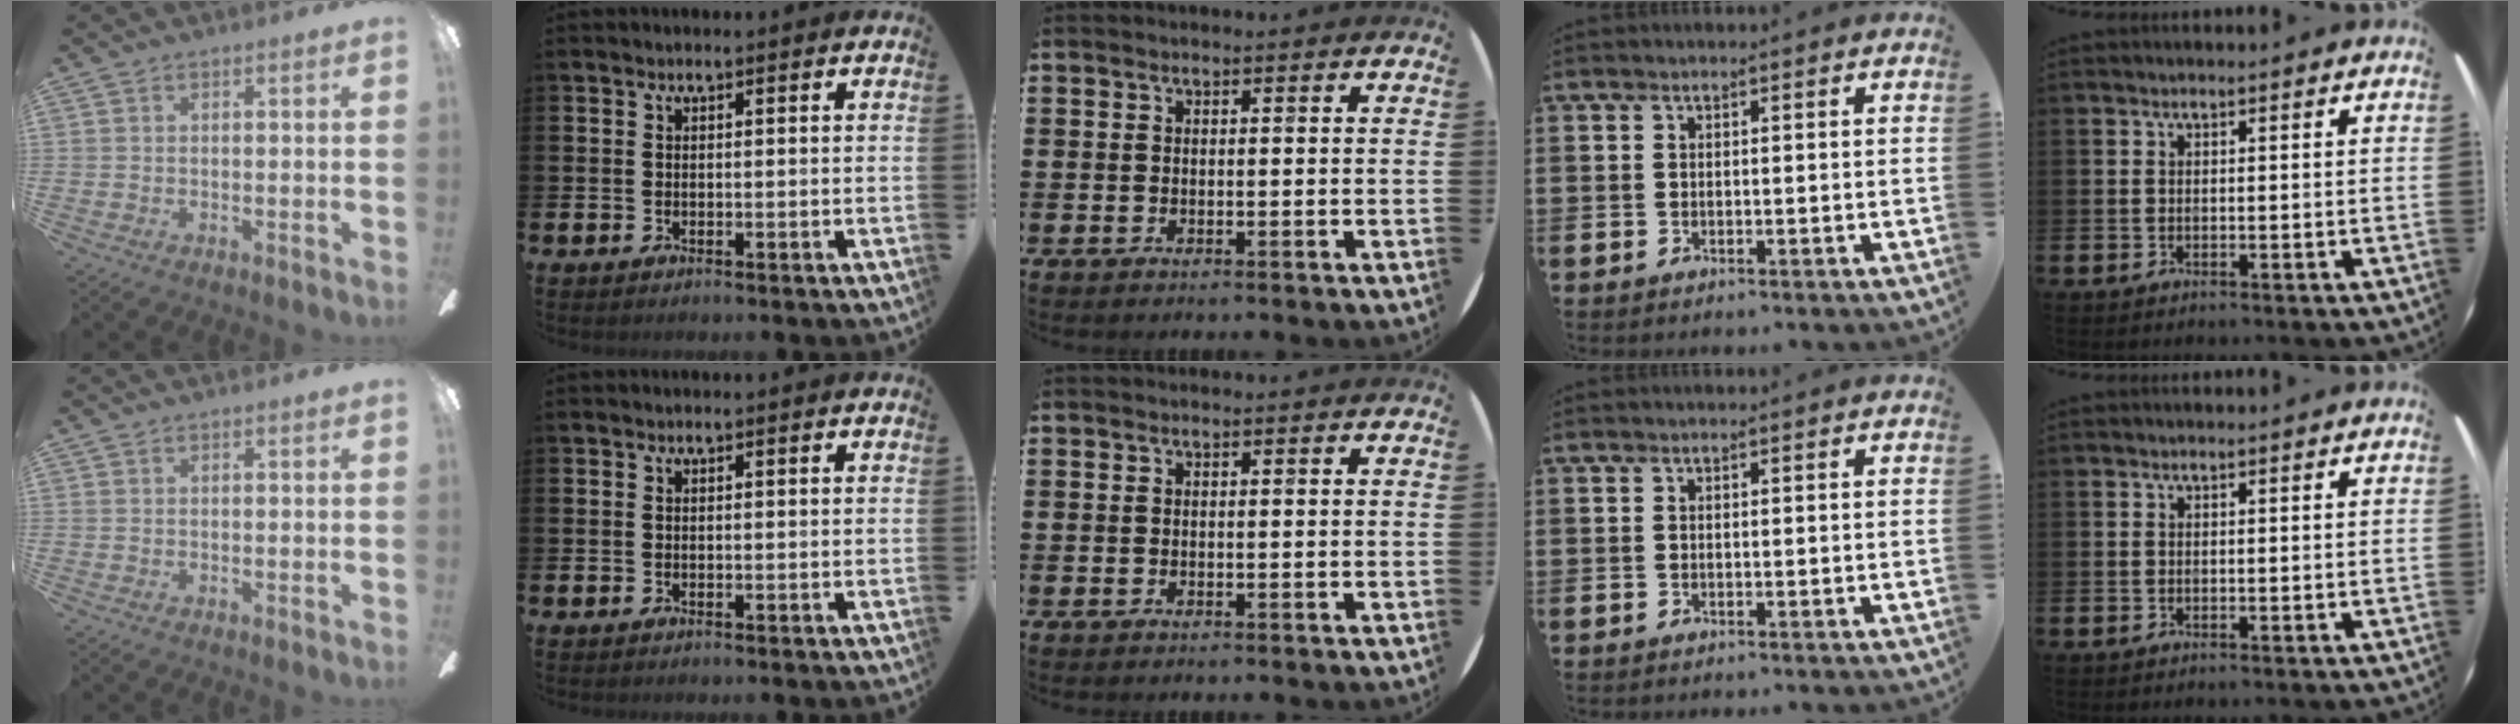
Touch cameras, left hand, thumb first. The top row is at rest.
{}